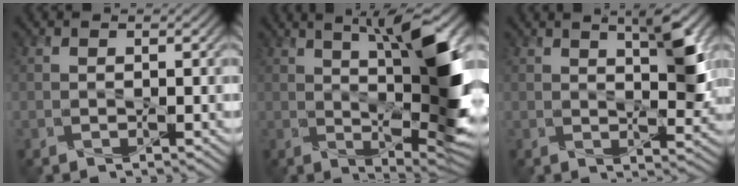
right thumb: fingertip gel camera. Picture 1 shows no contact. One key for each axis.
{"total": 12.7, "fx": 2.8, "fy": 3.2, "fz": 12.0, "tx": -0.173, "ty": -0.003, "tz": 0.049}
{"total": 5.8, "fx": 2.4, "fy": 1.4, "fz": 5.1, "tx": -0.082, "ty": -0.002, "tz": 0.043}